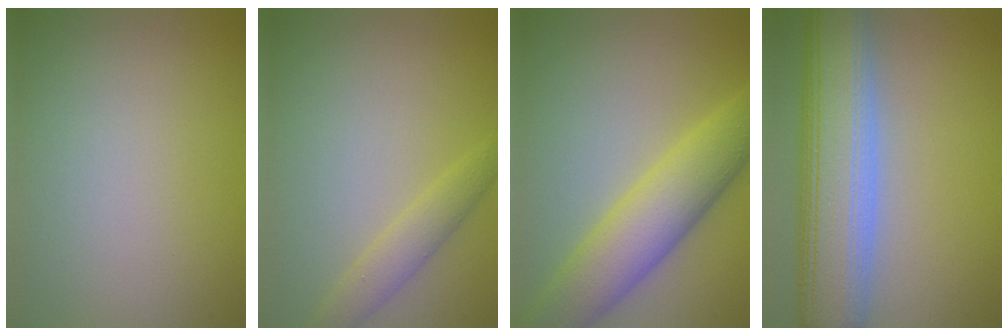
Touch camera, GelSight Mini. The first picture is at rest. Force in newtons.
{"total": 2.3, "press": 2.3, "slide": 0.1}
{"total": 7.0, "press": 7.0, "slide": 0.0}
{"total": 10.6, "press": 10.5, "slide": 0.7}